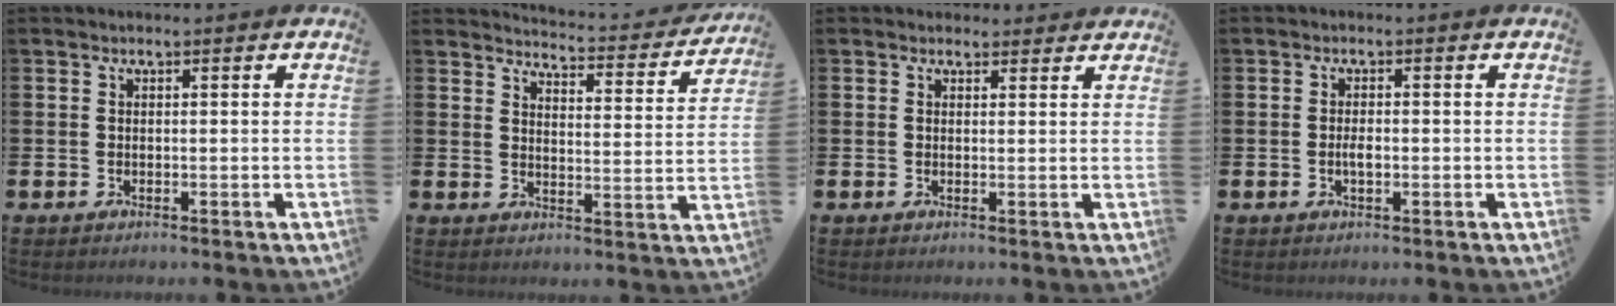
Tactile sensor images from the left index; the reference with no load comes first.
{"total": 3.9, "force": [3.9, 0.3, 0.6], "torque": [-0.012, -0.040, 0.058]}
{"total": 1.6, "force": [1.4, 0.6, -0.1], "torque": [0.018, -0.005, 0.022]}
{"total": 1.7, "force": [-0.2, 0.7, 1.5], "torque": [-0.020, 0.000, -0.007]}